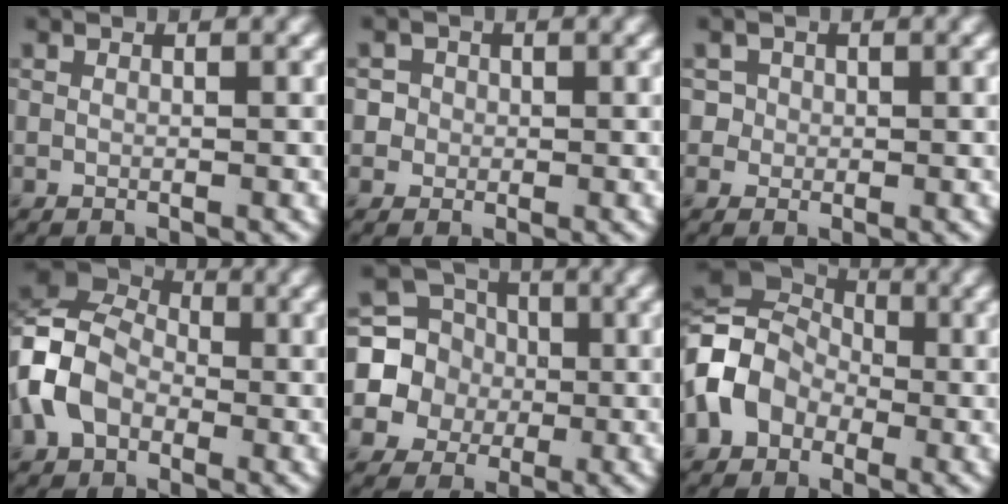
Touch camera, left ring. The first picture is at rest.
{"total": 2.4, "force": [0.5, 2.2, 0.7], "torque": [0.005, 0.003, 0.004]}
{"total": 1.8, "force": [0.5, 1.7, 0.4], "torque": [0.003, -0.002, 0.018]}
{"total": 7.3, "force": [-2.0, 5.6, 4.2], "torque": [-0.092, 0.005, -0.055]}
{"total": 7.4, "force": [-0.3, 7.1, 2.0], "torque": [-0.048, 0.026, -0.033]}
{"total": 8.2, "force": [-1.4, 6.4, 4.9], "torque": [-0.100, 0.009, -0.049]}